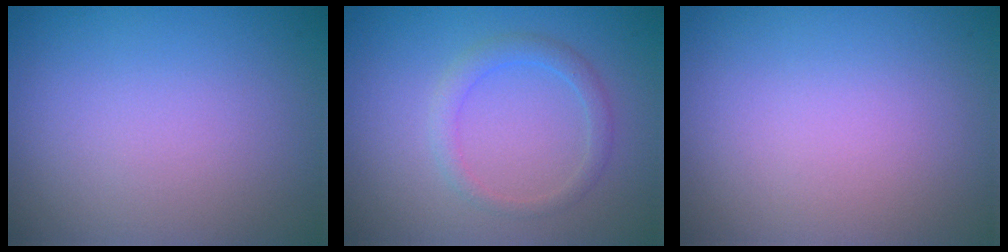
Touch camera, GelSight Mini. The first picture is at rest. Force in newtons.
{"total": 1.8, "press": 1.8, "slide": 0.1}
{"total": 0.0}